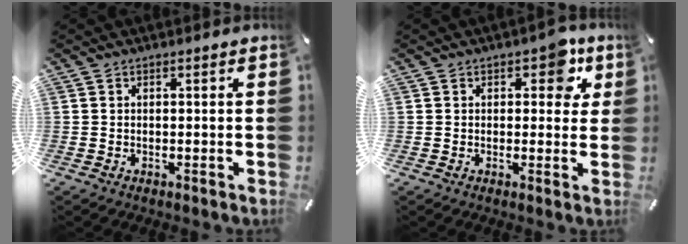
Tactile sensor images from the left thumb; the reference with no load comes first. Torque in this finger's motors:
{"motor_torque": [1.15, 1.11, 0.40, -0.48, 0.00]}